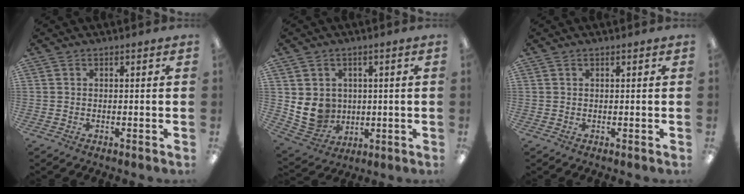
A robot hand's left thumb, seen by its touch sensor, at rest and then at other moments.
{"total": 8.6, "force": [0.8, 8.1, 2.9], "torque": [-0.074, -0.004, 0.022]}
{"total": 0.5, "force": [0.4, 0.2, 0.3], "torque": [-0.005, 0.002, 0.008]}